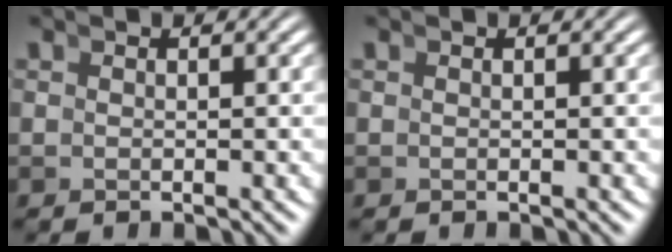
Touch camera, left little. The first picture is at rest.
{"total": 0.0}